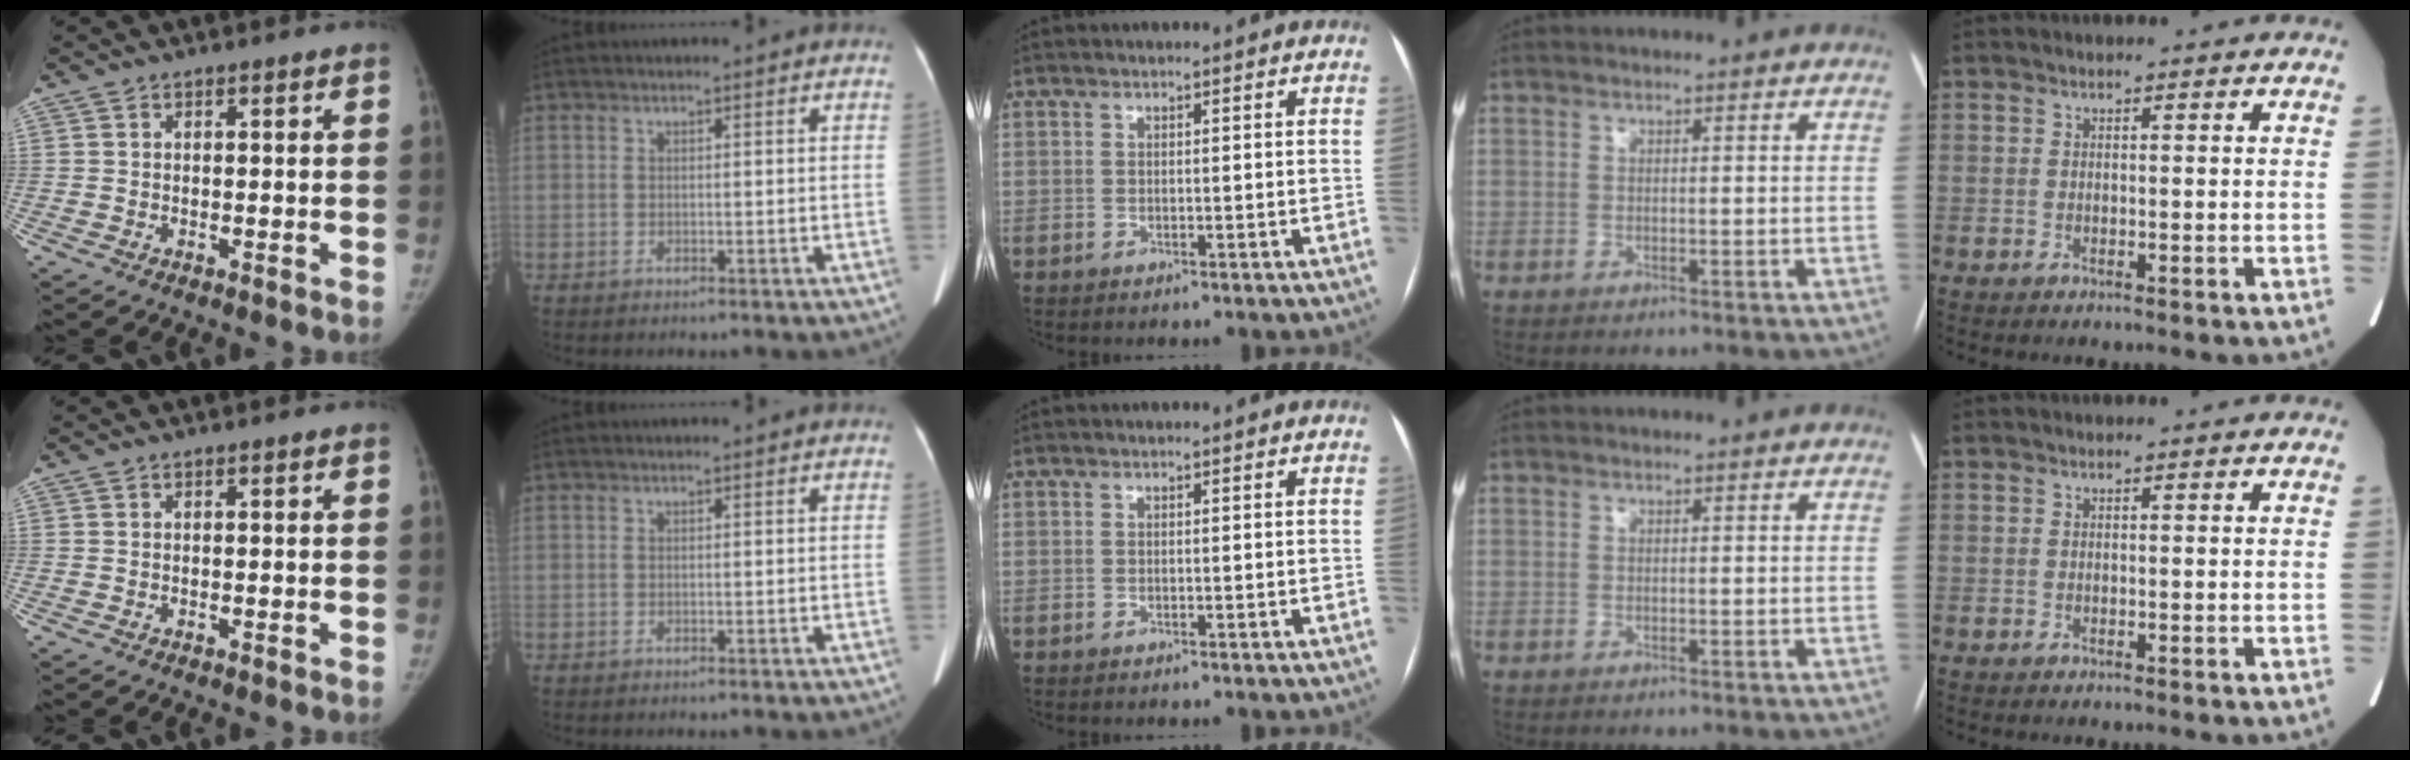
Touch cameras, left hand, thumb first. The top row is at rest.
{}